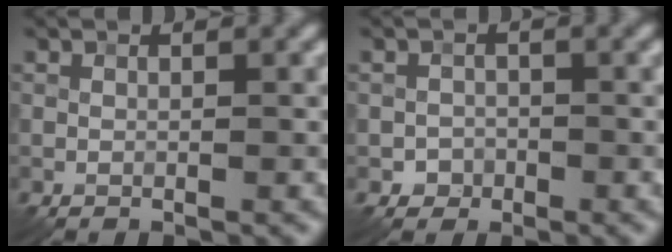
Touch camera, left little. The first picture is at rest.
{"total": 1.3, "force": [-0.6, 1.2, 0.0], "torque": [0.012, 0.003, -0.013]}